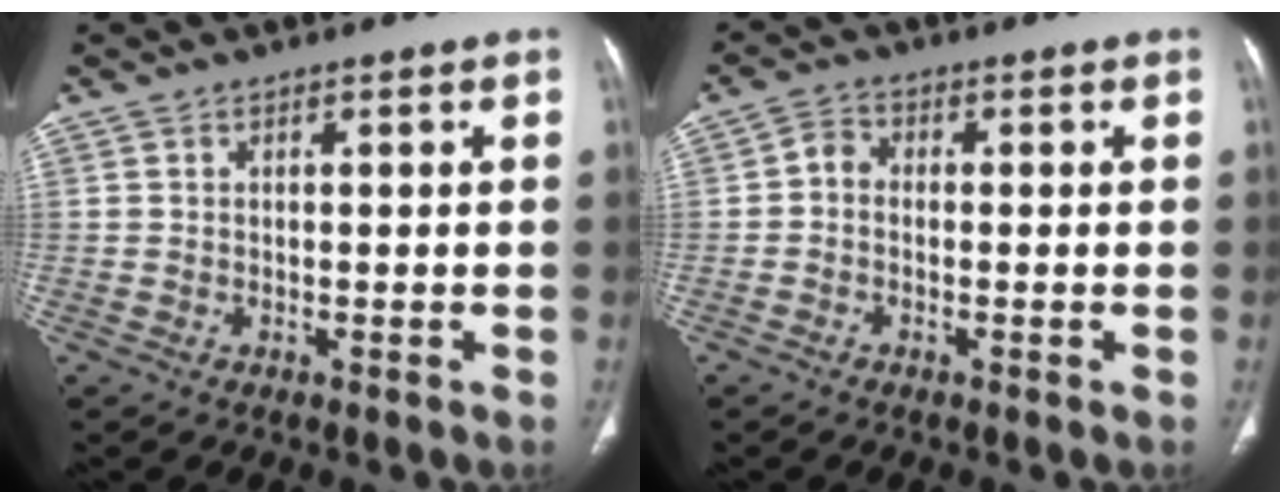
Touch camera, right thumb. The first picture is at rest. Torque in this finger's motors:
{"motor_torque": [0.56, -0.06, 0.16, -0.90, -0.18]}